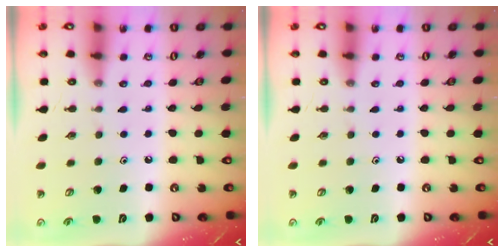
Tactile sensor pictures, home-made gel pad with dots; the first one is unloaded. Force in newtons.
{"total": 0.0}